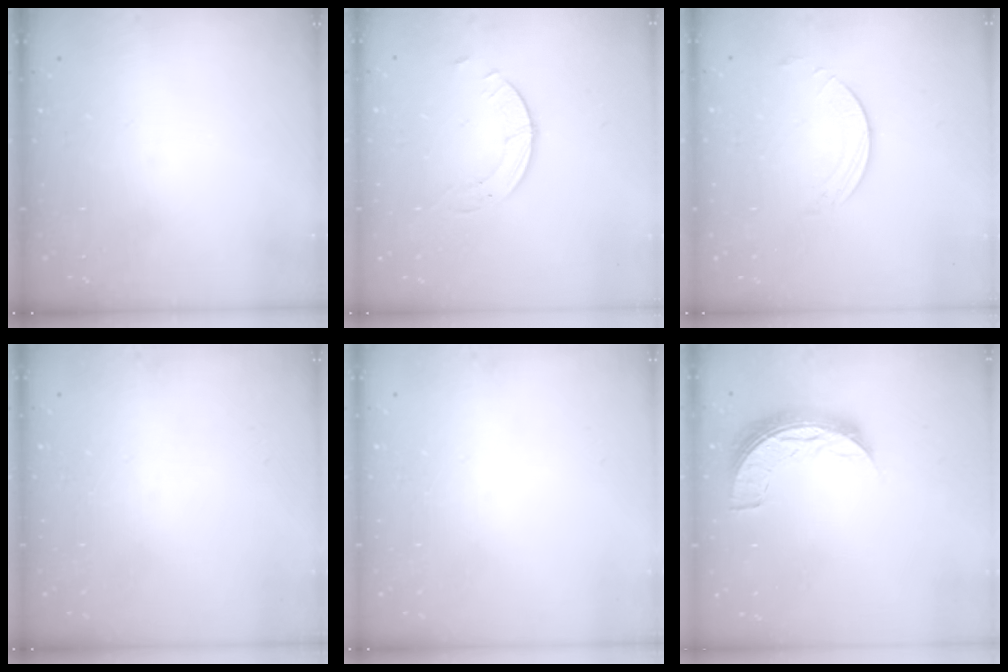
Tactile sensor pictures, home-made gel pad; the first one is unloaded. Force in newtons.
{"total": 1.8, "press": 1.8, "slide": 0.2}
{"total": 1.6, "press": 1.6, "slide": 0.2}
{"total": 0.0}
{"total": 0.0}
{"total": 8.3, "press": 8.3, "slide": 0.4}